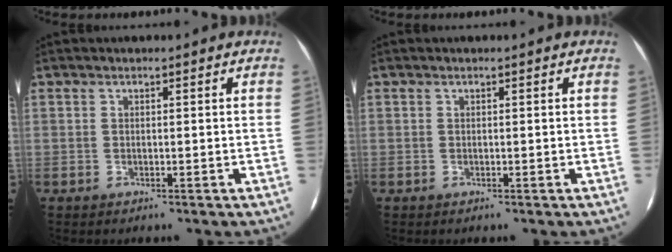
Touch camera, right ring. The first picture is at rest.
{"total": 0.0}